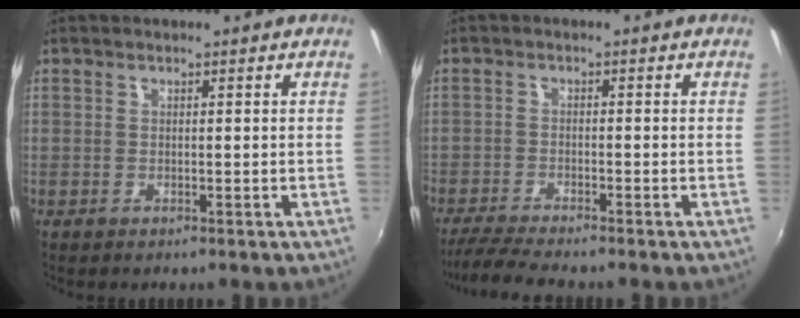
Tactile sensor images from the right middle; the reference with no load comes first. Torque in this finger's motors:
{"motor_torque": [1.12, -1.02, 0.33, 0.15]}